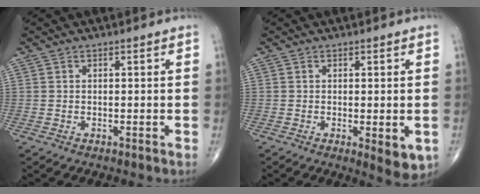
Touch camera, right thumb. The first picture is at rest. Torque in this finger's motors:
{"motor_torque": [-0.22, 0.26, 0.00, -0.12, 0.01]}